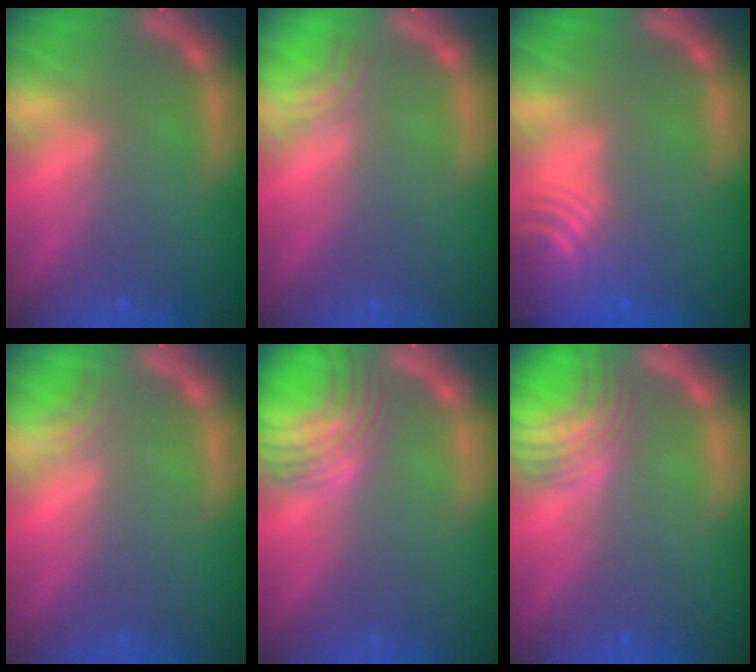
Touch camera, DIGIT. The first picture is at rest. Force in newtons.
{"total": 2.0}
{"total": 8.6}
{"total": 1.5}
{"total": 7.5}
{"total": 6.6}